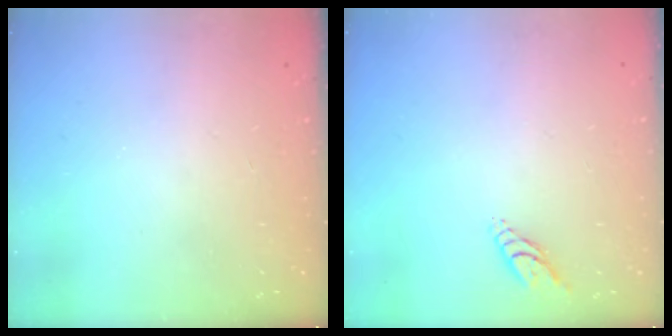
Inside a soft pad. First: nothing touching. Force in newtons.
{"total": 4.9, "press": 4.9, "slide": 0.3}